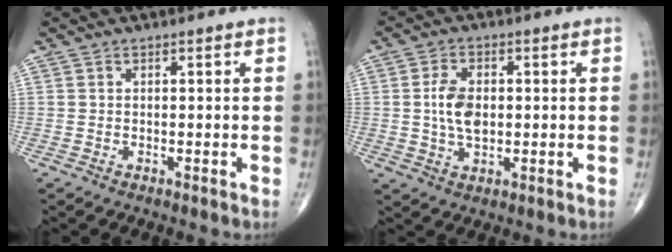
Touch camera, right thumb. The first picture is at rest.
{"total": 6.6, "force": [0.2, 3.9, 5.3], "torque": [-0.096, 0.000, 0.003]}